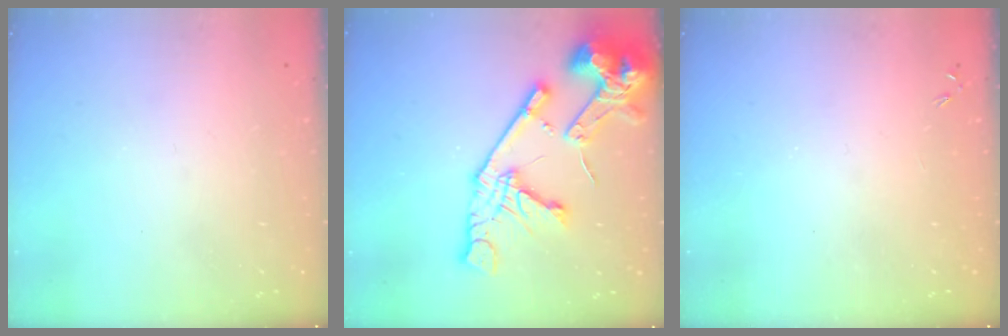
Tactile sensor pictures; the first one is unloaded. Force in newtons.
{"total": 21.1, "press": 21.0, "slide": 2.3}
{"total": 0.0}